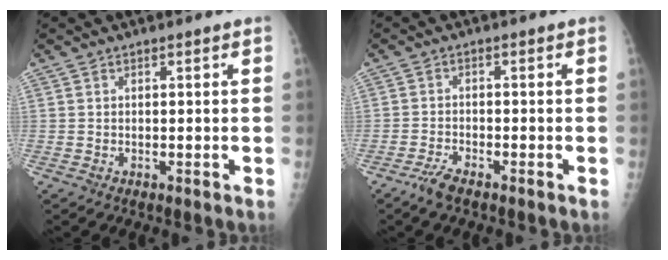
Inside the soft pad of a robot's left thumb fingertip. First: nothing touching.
{"total": 2.9, "force": [-2.3, 0.8, 1.6], "torque": [-0.041, 0.005, -0.046]}